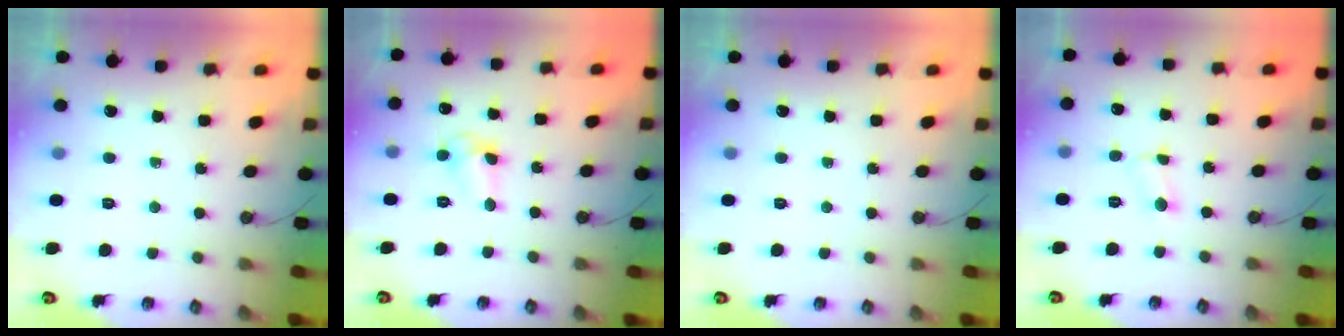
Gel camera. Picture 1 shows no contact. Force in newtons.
{"total": 5.8, "press": 5.7, "slide": 0.6}
{"total": 0.0}
{"total": 2.5, "press": 2.4, "slide": 0.8}